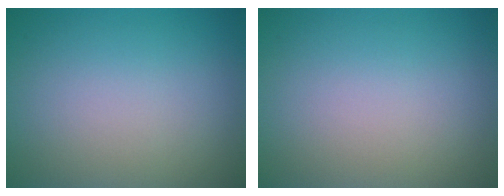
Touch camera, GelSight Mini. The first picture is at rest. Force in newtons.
{"total": 0.0}